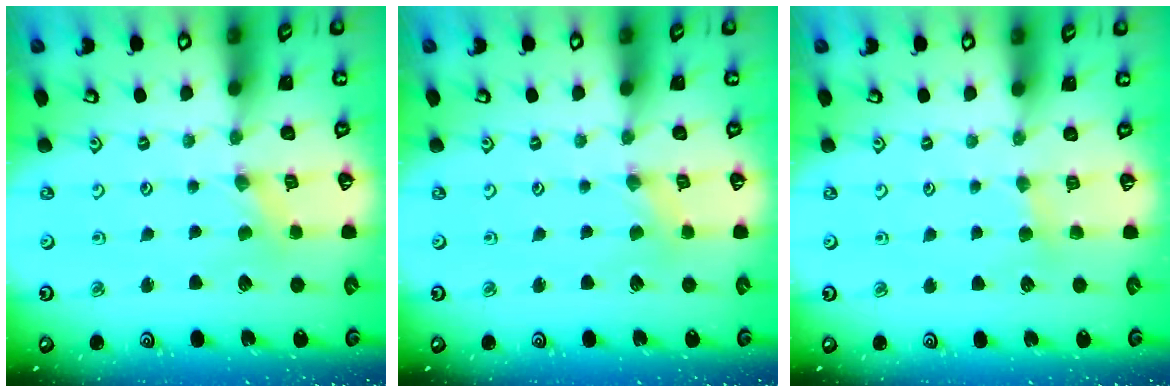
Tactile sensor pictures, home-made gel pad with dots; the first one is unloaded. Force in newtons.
{"total": 0.5, "press": 0.5, "slide": 0.1}
{"total": 3.1, "press": 3.0, "slide": 0.6}